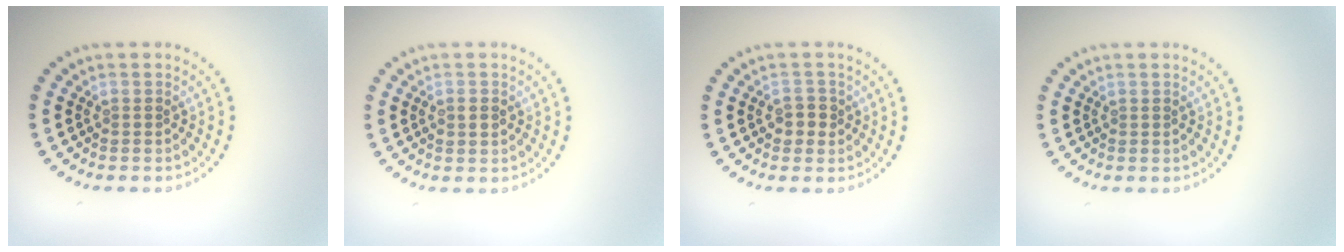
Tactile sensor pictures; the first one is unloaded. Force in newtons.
{"total": 1.8, "press": 1.8, "slide": 0.3}
{"total": 1.9, "press": 1.8, "slide": 0.6}
{"total": 0.0}